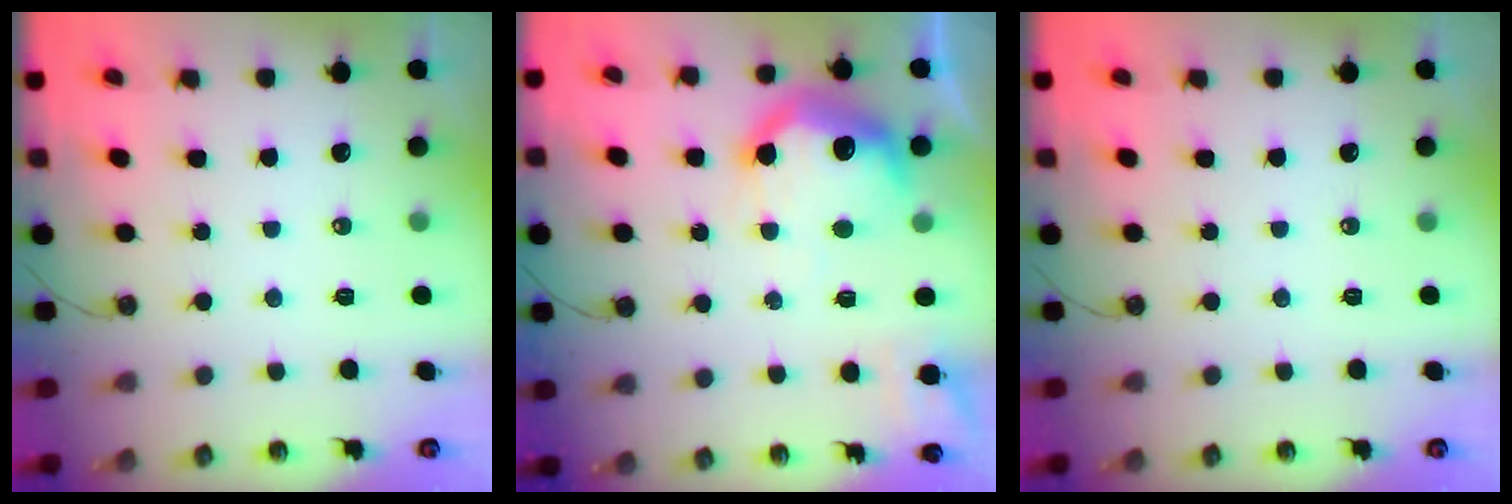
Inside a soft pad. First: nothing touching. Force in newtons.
{"total": 18.8, "press": 18.7, "slide": 1.5}
{"total": 0.0}